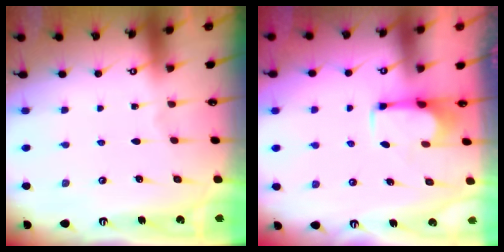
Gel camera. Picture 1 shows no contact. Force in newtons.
{"total": 2.5, "press": 2.4, "slide": 0.9}